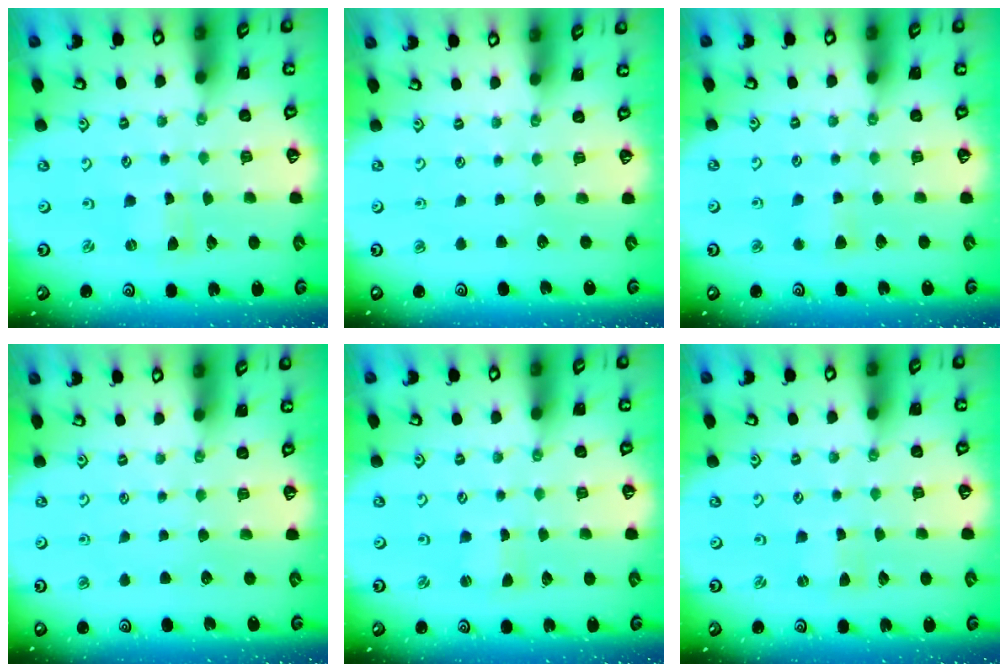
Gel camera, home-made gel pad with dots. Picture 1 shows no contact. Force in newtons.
{"total": 0.0}
{"total": 3.9, "press": 3.8, "slide": 0.7}
{"total": 0.0}
{"total": 0.7, "press": 0.7, "slide": 0.1}
{"total": 0.0}